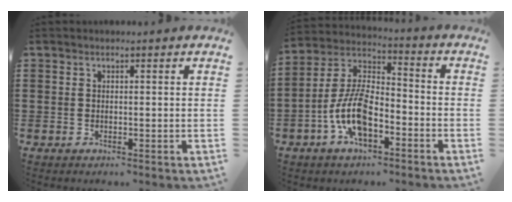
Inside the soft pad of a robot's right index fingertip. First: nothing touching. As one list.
[{"total": 10.0, "force": [-4.3, 4.6, 7.8], "torque": [-0.192, -0.002, -0.087]}]